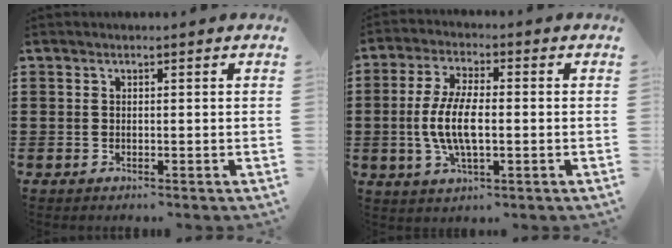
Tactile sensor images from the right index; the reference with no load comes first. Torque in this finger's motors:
{"motor_torque": [2.14, 0.00, 1.05, 0.21]}